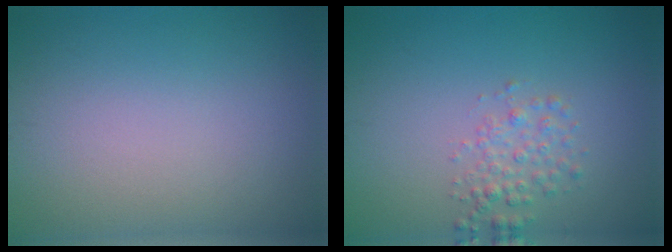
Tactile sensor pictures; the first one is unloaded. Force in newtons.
{"total": 2.0, "press": 2.0, "slide": 0.1}